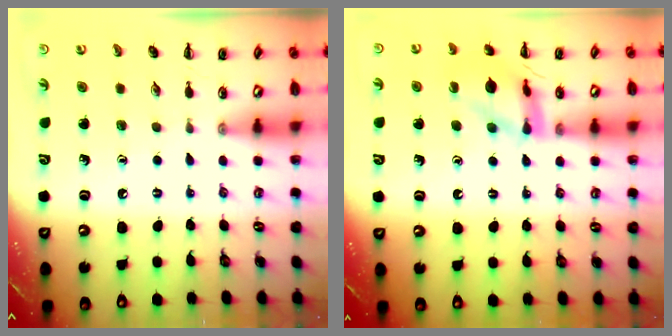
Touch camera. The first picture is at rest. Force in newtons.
{"total": 14.0, "press": 13.9, "slide": 1.4}